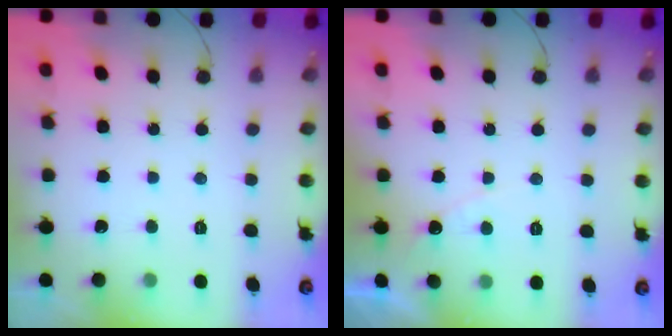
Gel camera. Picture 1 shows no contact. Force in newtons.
{"total": 4.7, "press": 4.7, "slide": 0.3}